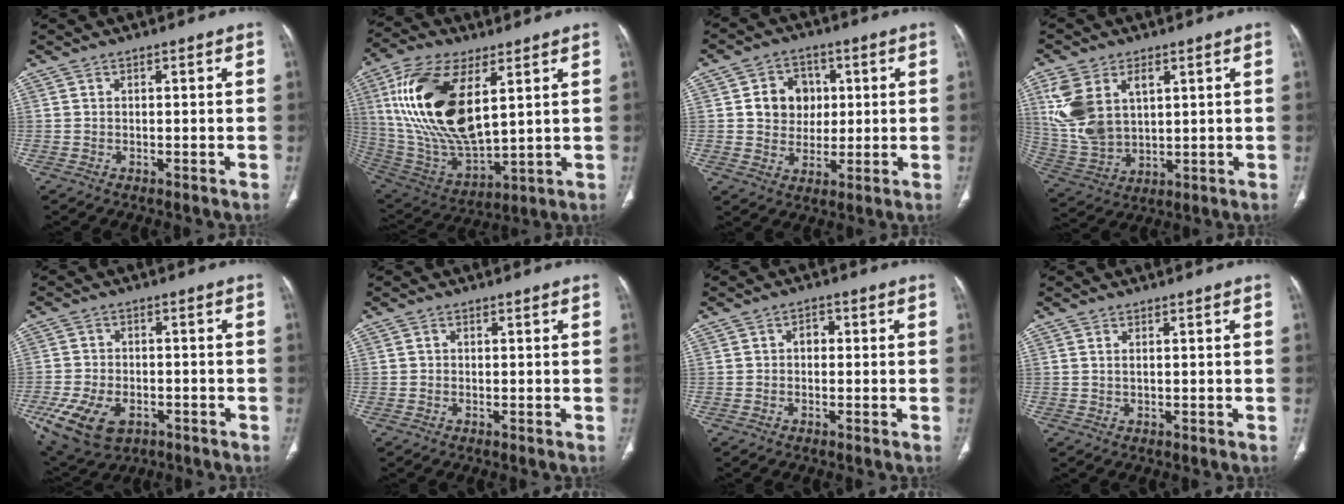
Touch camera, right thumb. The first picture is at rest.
{"total": 23.3, "force": [6.9, 11.0, 19.4], "torque": [-0.382, -0.029, 0.137]}
{"total": 8.8, "force": [1.6, 7.7, 4.1], "torque": [-0.021, -0.001, 0.027]}
{"total": 13.9, "force": [4.6, 8.7, 9.9], "torque": [-0.202, -0.007, 0.108]}
{"total": 13.1, "force": [-5.6, 8.3, 8.4], "torque": [-0.167, 0.010, -0.087]}
{"total": 0.6, "force": [0.0, 0.6, 0.2], "torque": [-0.001, 0.002, -0.001]}
{"total": 2.2, "force": [-0.1, 1.7, 1.4], "torque": [-0.010, 0.010, -0.007]}
{"total": 0.9, "force": [0.3, 0.4, 0.8], "torque": [-0.021, 0.004, 0.010]}